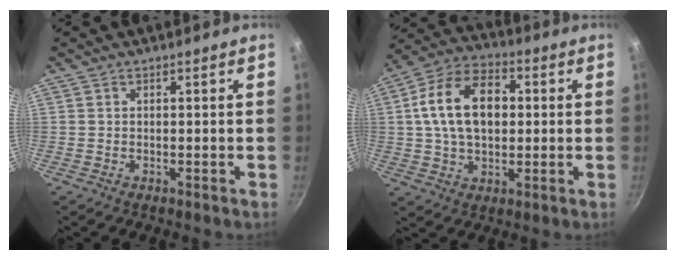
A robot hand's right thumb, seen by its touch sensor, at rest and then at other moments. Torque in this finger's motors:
{"motor_torque": [0.35, 3.38, 0.93, -0.42, 0.17]}